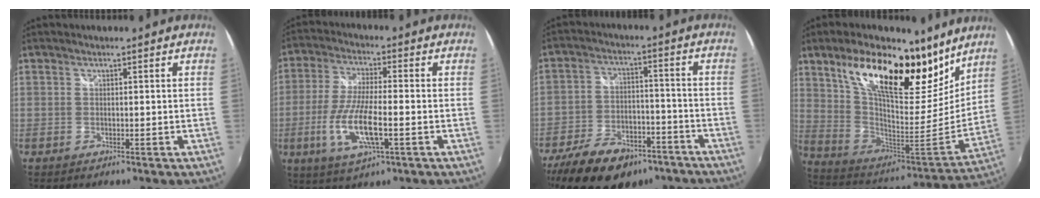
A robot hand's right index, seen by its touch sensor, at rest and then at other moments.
{"total": 11.7, "force": [-3.4, 3.1, 10.8], "torque": [-0.223, -0.013, -0.065]}
{"total": 19.9, "force": [-13.4, 10.8, 9.9], "torque": [-0.214, -0.001, -0.199]}
{"total": 25.7, "force": [16.2, 10.7, 16.8], "torque": [-0.303, 0.012, 0.291]}